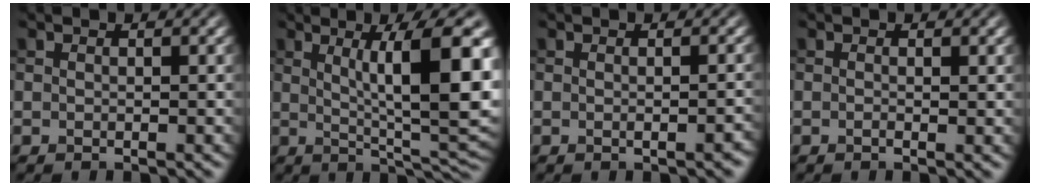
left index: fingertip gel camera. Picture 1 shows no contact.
{"total": 11.0, "force": [2.5, 2.4, 10.5], "torque": [-0.132, -0.002, 0.041]}
{"total": 1.3, "force": [-0.3, 0.4, 1.3], "torque": [-0.015, 0.000, -0.004]}
{"total": 1.0, "force": [0.0, 0.2, 0.9], "torque": [-0.014, -0.004, -0.002]}